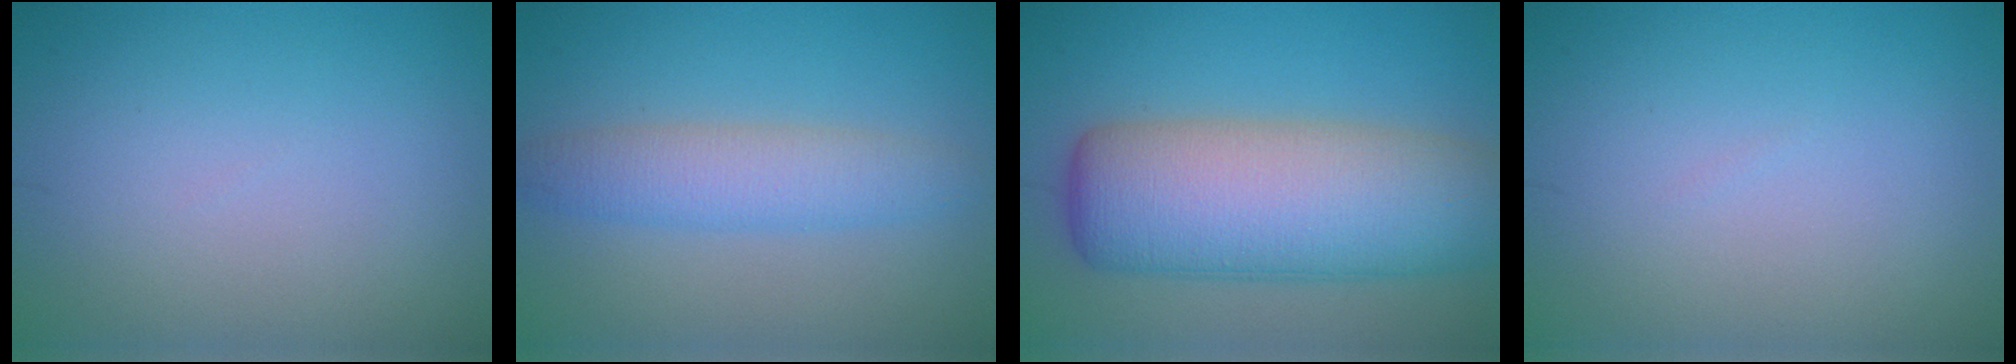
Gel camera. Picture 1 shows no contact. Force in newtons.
{"total": 3.9, "press": 3.9, "slide": 0.1}
{"total": 12.0, "press": 12.0, "slide": 0.3}
{"total": 0.0}